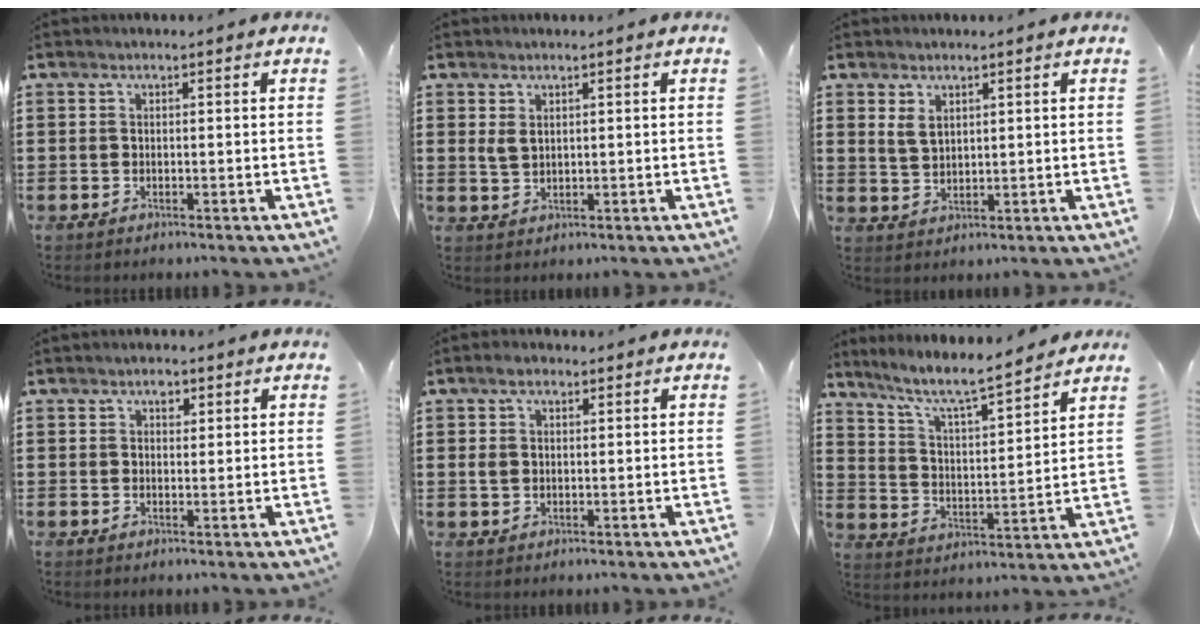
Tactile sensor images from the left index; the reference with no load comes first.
{"total": 1.5, "force": [0.7, 0.9, 1.0], "torque": [-0.024, 0.005, 0.012]}
{"total": 2.6, "force": [1.6, 1.4, 1.6], "torque": [-0.035, 0.003, 0.030]}
{"total": 2.1, "force": [1.3, 1.3, 1.0], "torque": [-0.006, 0.003, 0.018]}
{"total": 3.0, "force": [1.1, 2.1, 1.8], "torque": [-0.041, 0.012, 0.017]}
{"total": 7.3, "force": [6.1, 0.4, 3.9], "torque": [-0.099, -0.038, 0.099]}